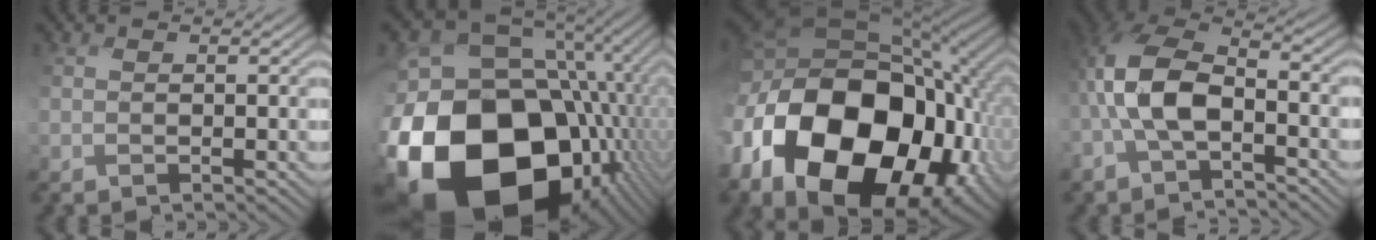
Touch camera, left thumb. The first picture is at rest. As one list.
[{"total": 22.9, "force": [-7.2, 16.7, 13.9], "torque": [-0.318, -0.065, -0.091]}, {"total": 21.0, "force": [-6.5, 14.5, 13.6], "torque": [-0.302, -0.043, -0.091]}, {"total": 8.5, "force": [-2.7, 4.6, 6.7], "torque": [-0.152, 0.009, -0.069]}]